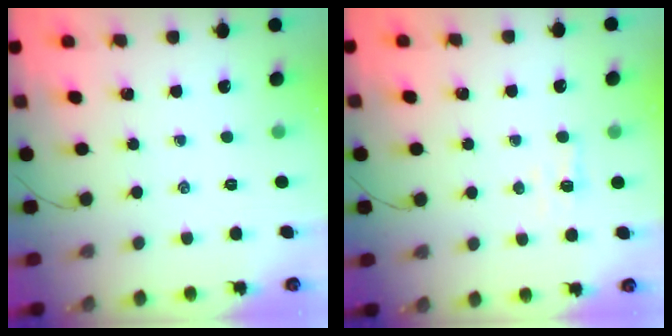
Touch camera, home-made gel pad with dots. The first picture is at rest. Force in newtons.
{"total": 2.9, "press": 2.8, "slide": 1.0}